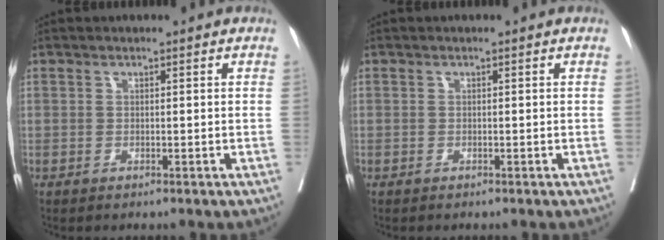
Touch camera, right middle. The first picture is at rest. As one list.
[{"total": 0.0}]